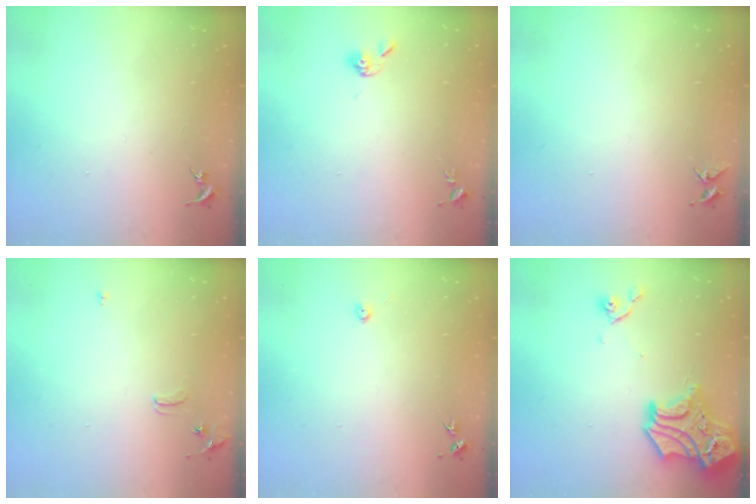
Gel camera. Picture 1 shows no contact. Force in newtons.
{"total": 5.6, "press": 5.6, "slide": 1.0}
{"total": 5.0, "press": 4.9, "slide": 0.5}
{"total": 6.1, "press": 6.0, "slide": 0.9}
{"total": 2.2, "press": 2.2, "slide": 0.3}
{"total": 17.6, "press": 17.4, "slide": 2.2}